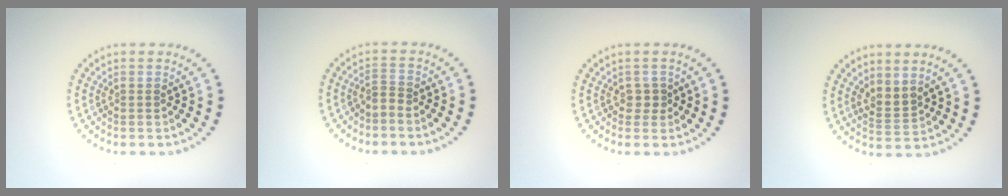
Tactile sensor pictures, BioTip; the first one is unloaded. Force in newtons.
{"total": 1.0, "press": 0.4, "slide": 0.9}
{"total": 1.2, "press": 1.0, "slide": 0.6}
{"total": 2.1, "press": 1.6, "slide": 1.4}